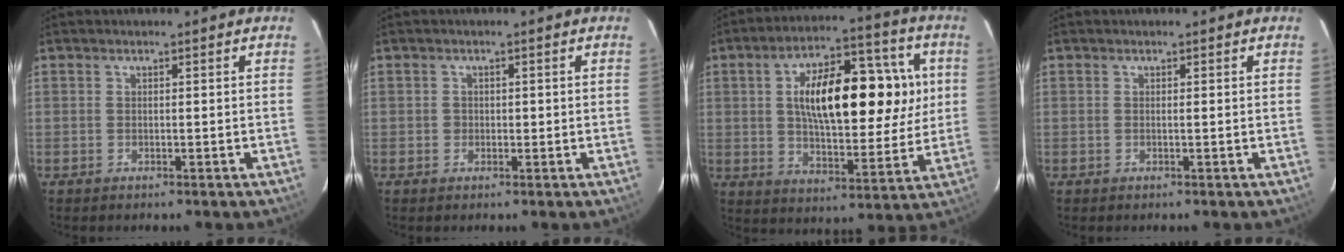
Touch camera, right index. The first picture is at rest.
{"total": 1.2, "force": [-0.1, 1.1, 0.5], "torque": [-0.007, 0.003, -0.001]}
{"total": 19.3, "force": [3.6, 7.8, 17.3], "torque": [-0.269, 0.037, 0.057]}
{"total": 0.0}